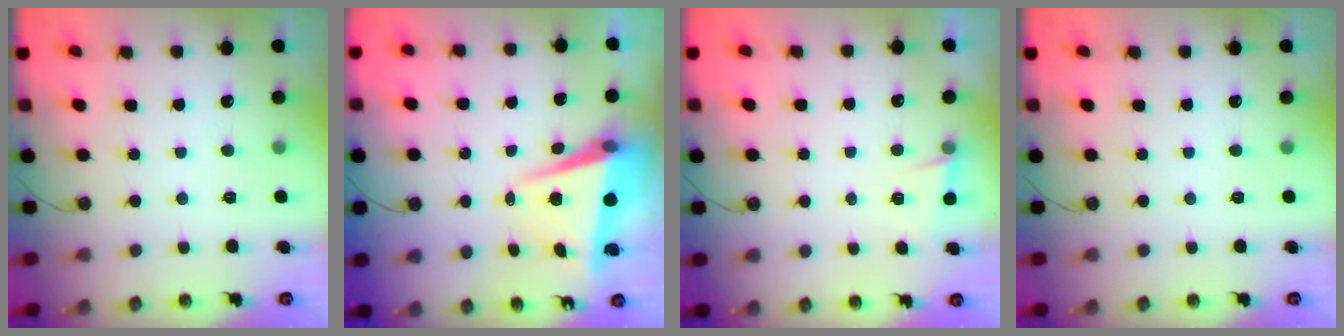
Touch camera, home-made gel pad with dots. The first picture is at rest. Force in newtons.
{"total": 6.0, "press": 5.7, "slide": 2.0}
{"total": 2.7, "press": 2.6, "slide": 1.0}
{"total": 0.0}